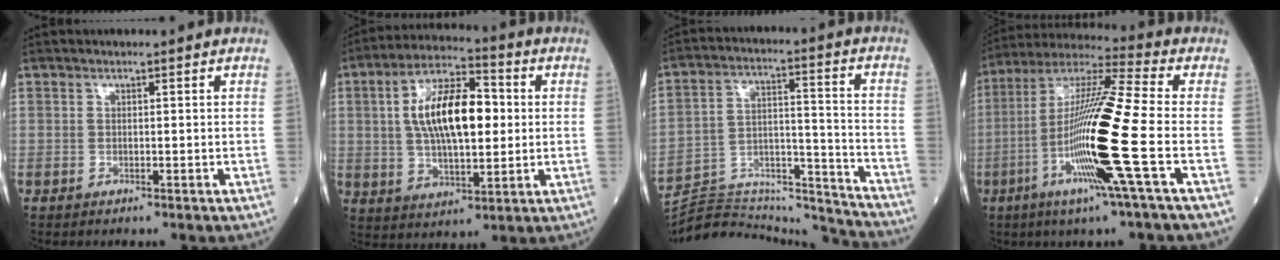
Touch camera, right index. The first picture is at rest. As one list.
[{"total": 14.1, "force": [1.8, 5.3, 12.9], "torque": [-0.242, 0.020, 0.034]}, {"total": 20.5, "force": [-20.3, 1.4, 3.0], "torque": [-0.062, 0.038, -0.300]}, {"total": 18.1, "force": [-4.8, -1.3, 17.4], "torque": [-0.350, -0.020, -0.104]}]